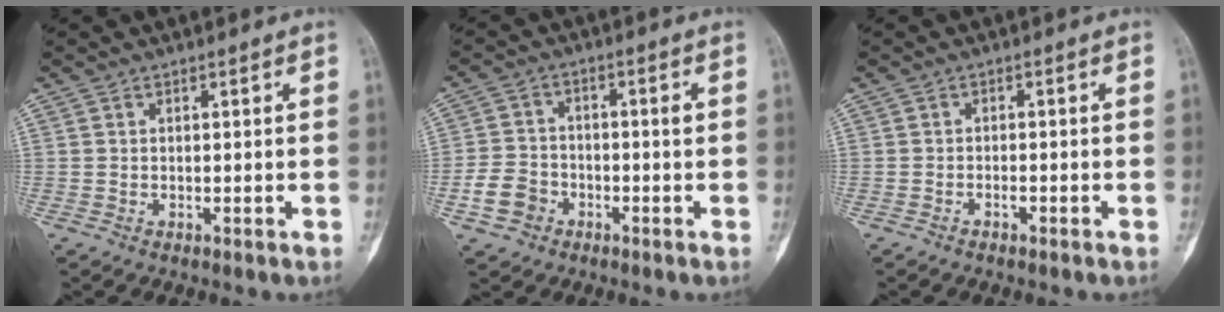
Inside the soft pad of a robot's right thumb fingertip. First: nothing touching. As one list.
[{"total": 6.5, "force": [-2.6, 4.9, 3.3], "torque": [-0.052, 0.025, -0.050]}, {"total": 1.1, "force": [-0.8, 0.4, 0.7], "torque": [-0.015, 0.007, -0.015]}]